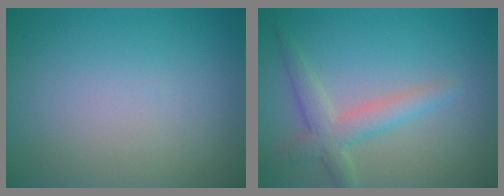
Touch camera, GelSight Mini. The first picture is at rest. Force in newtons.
{"total": 3.2, "press": 3.2, "slide": 0.2}